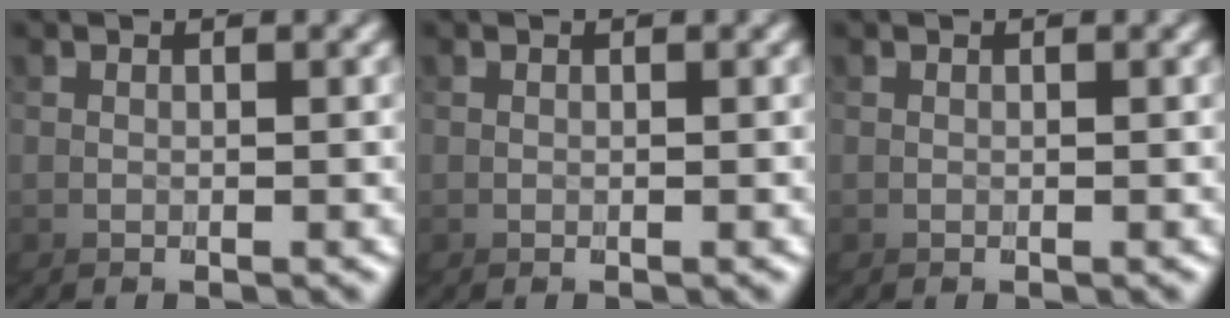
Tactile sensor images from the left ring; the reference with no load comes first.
{"total": 0.0}
{"total": 0.0}